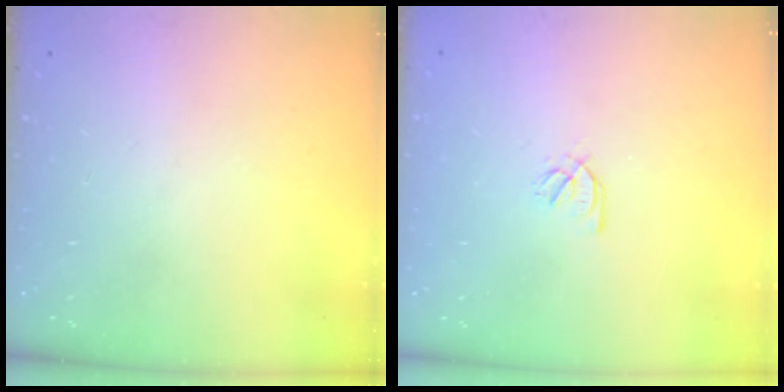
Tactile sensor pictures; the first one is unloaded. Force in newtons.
{"total": 2.1, "press": 2.0, "slide": 0.7}